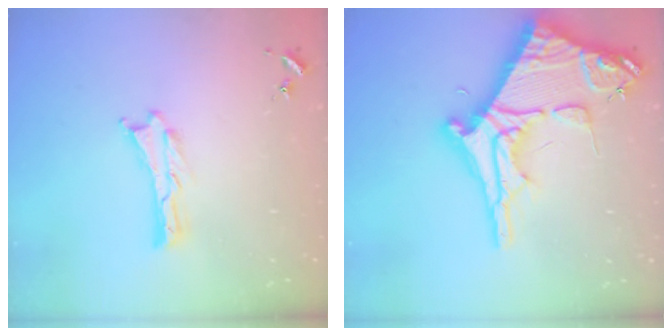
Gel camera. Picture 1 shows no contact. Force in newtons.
{"total": 12.1, "press": 12.0, "slide": 1.3}